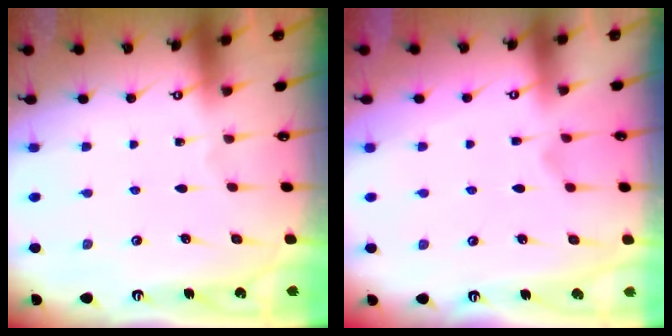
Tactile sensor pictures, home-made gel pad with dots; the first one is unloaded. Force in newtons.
{"total": 1.2, "press": 0.7, "slide": 1.0}